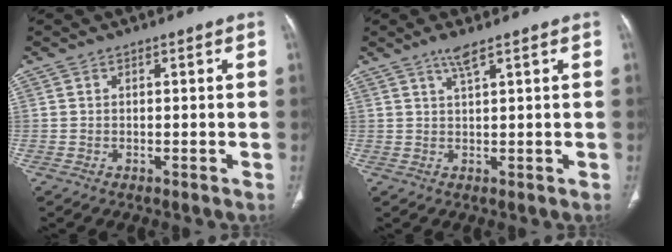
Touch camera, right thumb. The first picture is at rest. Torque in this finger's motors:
{"motor_torque": [0.21, 0.25, 0.20, -0.31, 0.15]}